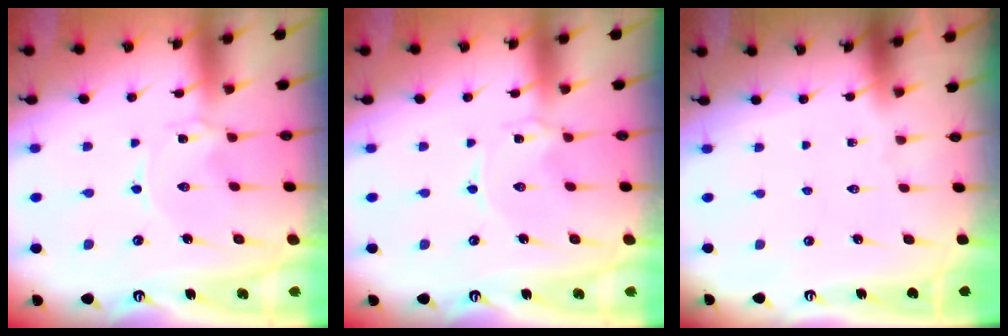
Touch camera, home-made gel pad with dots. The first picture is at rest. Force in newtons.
{"total": 0.0}
{"total": 0.0}